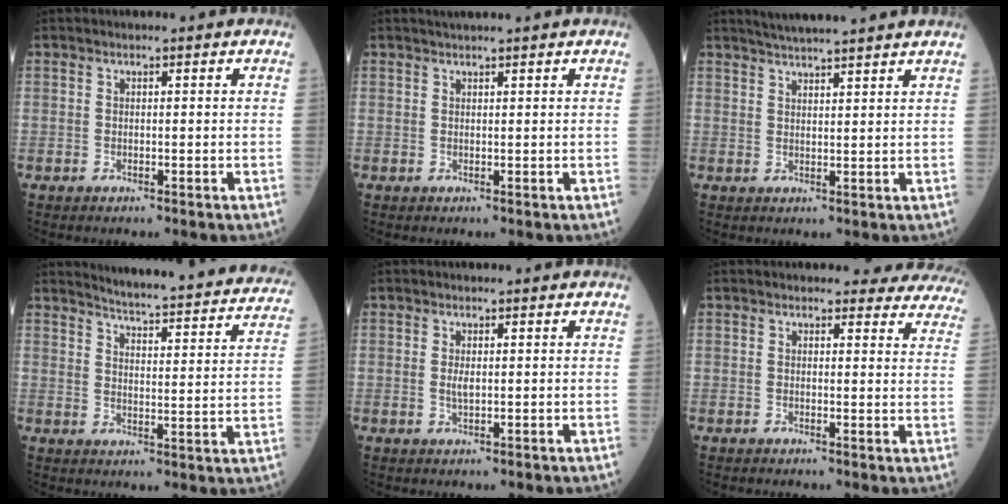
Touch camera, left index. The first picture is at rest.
{"total": 2.4, "force": [2.1, -0.5, 1.1], "torque": [-0.010, 0.017, 0.038]}
{"total": 8.8, "force": [7.9, -0.7, 3.8], "torque": [-0.061, 0.024, 0.107]}
{"total": 23.3, "force": [21.9, 1.7, 7.7], "torque": [-0.102, -0.073, 0.255]}
{"total": 1.4, "force": [0.1, 0.5, 1.3], "torque": [-0.026, 0.000, 0.003]}
{"total": 11.7, "force": [11.2, 3.3, 1.1], "torque": [0.040, -0.049, 0.078]}